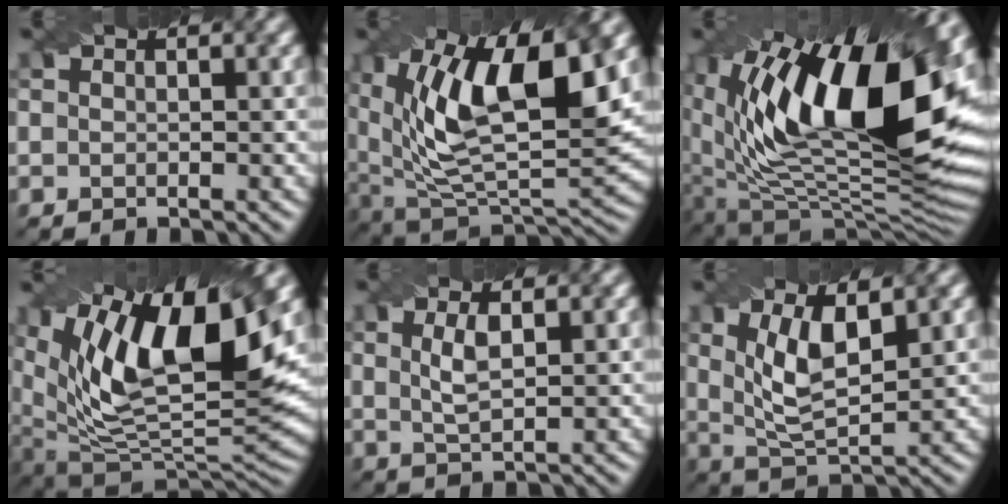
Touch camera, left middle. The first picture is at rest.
{"total": 14.6, "force": [5.3, 6.1, 12.2], "torque": [-0.218, 0.004, 0.088]}
{"total": 18.9, "force": [6.3, 9.4, 15.2], "torque": [-0.234, 0.005, 0.108]}
{"total": 14.9, "force": [6.7, 6.1, 11.8], "torque": [-0.224, 0.010, 0.114]}
{"total": 2.6, "force": [0.8, 0.8, 2.3], "torque": [-0.049, 0.000, 0.018]}
{"total": 5.7, "force": [1.6, 2.2, 5.0], "torque": [-0.104, -0.005, 0.035]}